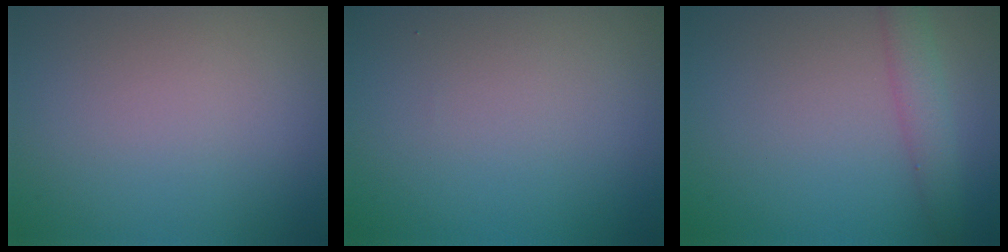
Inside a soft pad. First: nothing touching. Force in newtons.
{"total": 0.0}
{"total": 2.5, "press": 2.5, "slide": 0.1}